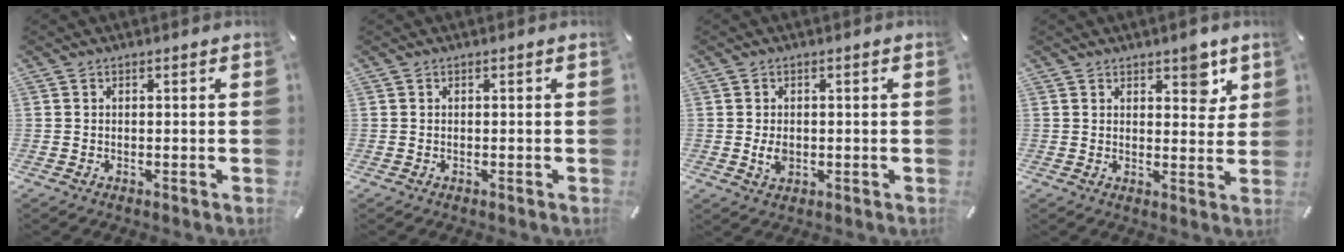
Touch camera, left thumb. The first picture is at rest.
{"total": 0.0}
{"total": 3.0, "force": [-0.3, 2.1, 2.1], "torque": [-0.046, -0.005, -0.010]}
{"total": 6.2, "force": [4.0, 3.4, 3.3], "torque": [-0.012, -0.026, 0.059]}